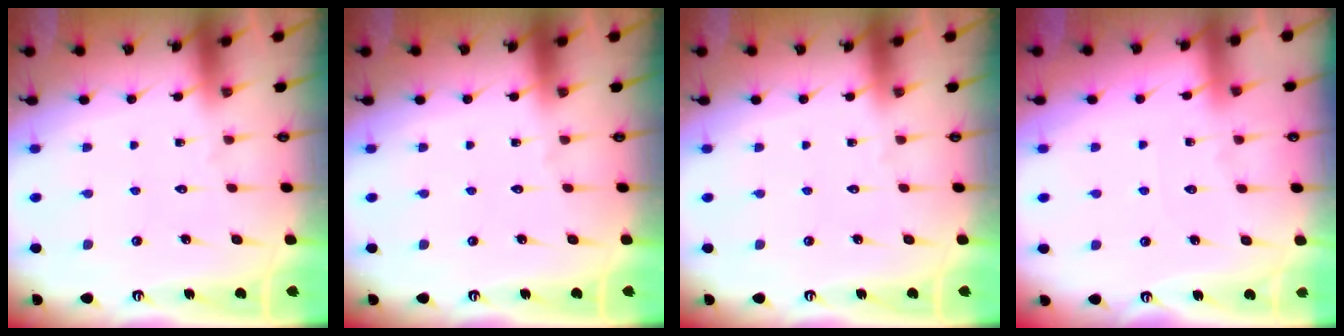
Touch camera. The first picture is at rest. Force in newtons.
{"total": 0.0}
{"total": 0.0}
{"total": 2.6, "press": 2.6, "slide": 0.4}